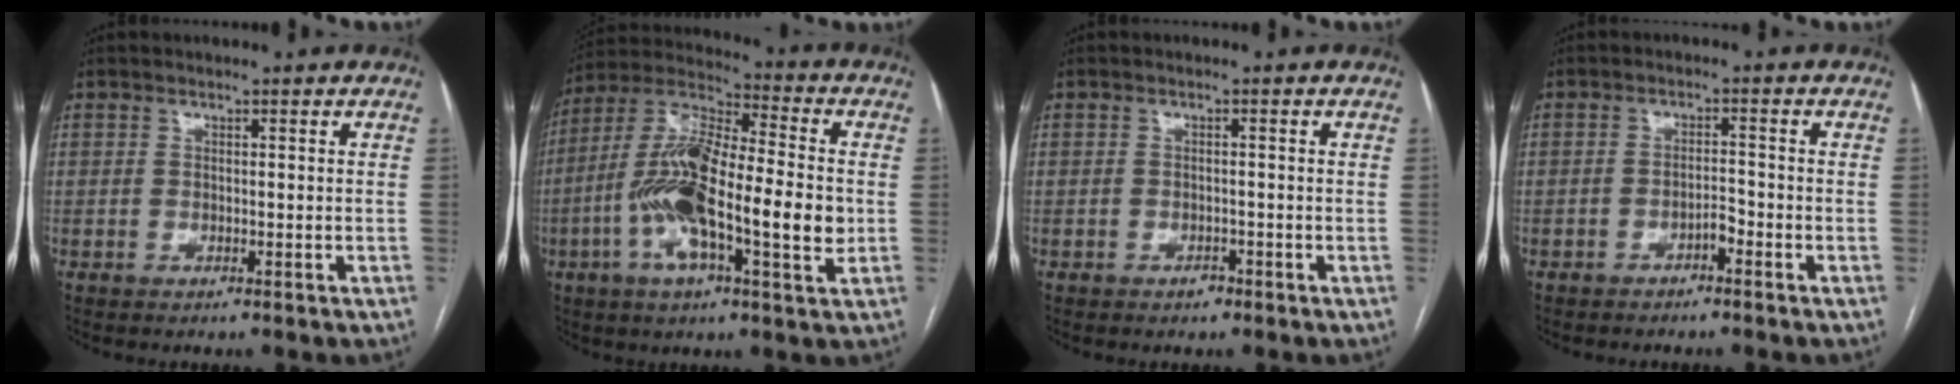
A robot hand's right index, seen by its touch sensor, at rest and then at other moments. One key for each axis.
{"total": 18.9, "fx": -2.7, "fy": 4.3, "fz": 18.2, "tx": -0.346, "ty": 0.008, "tz": -0.055}
{"total": 1.2, "fx": -0.9, "fy": 0.7, "fz": 0.5, "tx": -0.008, "ty": 0.002, "tz": -0.012}
{"total": 1.9, "fx": -1.4, "fy": 0.5, "fz": 1.3, "tx": -0.016, "ty": 0.004, "tz": -0.024}